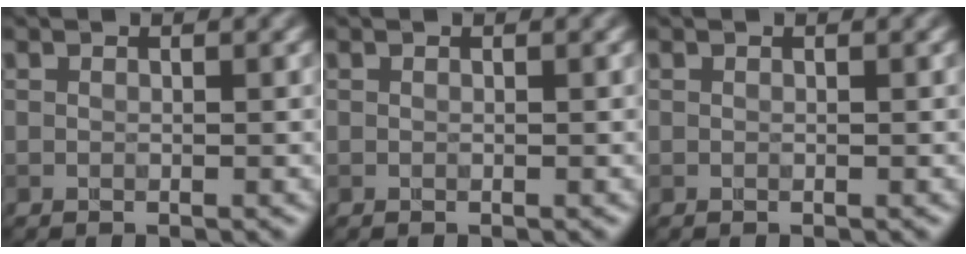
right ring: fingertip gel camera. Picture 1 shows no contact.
{"total": 0.0}
{"total": 0.0}